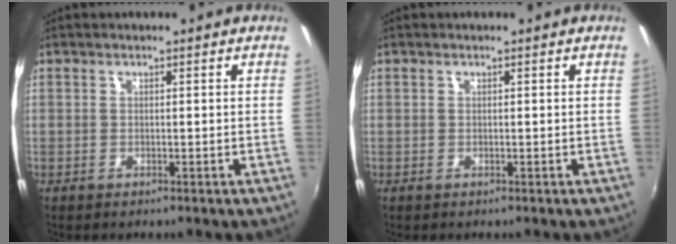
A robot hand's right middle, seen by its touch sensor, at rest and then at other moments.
{"total": 0.0}